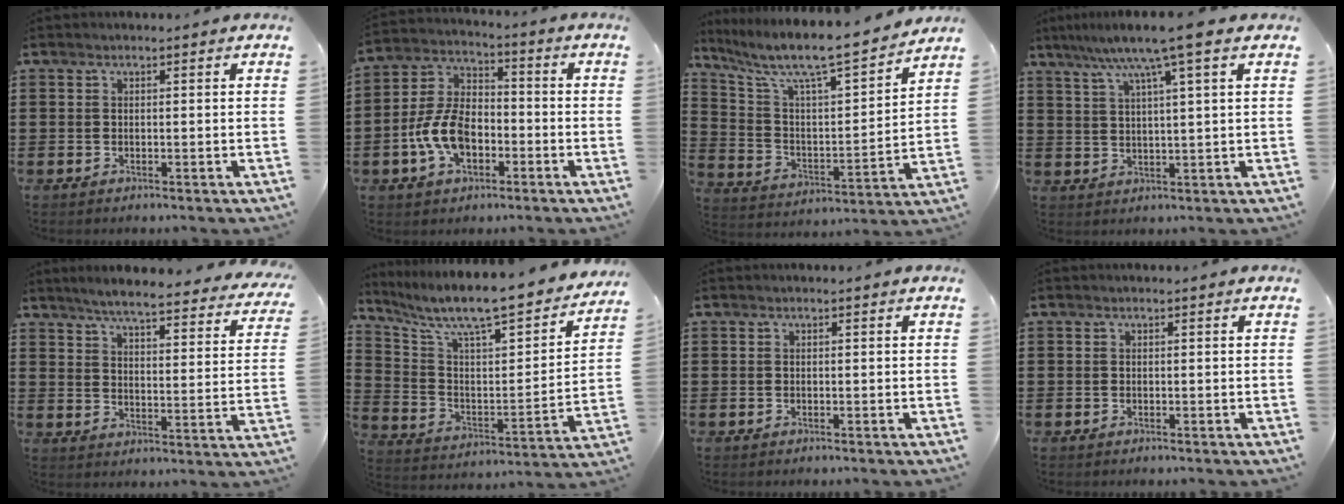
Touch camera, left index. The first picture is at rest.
{"total": 9.4, "force": [-3.5, 5.7, 6.6], "torque": [-0.168, 0.006, -0.072]}
{"total": 8.0, "force": [6.9, 0.9, 3.9], "torque": [-0.109, -0.056, 0.109]}
{"total": 7.5, "force": [4.6, -0.1, 5.9], "torque": [-0.128, -0.007, 0.074]}
{"total": 5.6, "force": [5.1, 0.0, 2.4], "torque": [-0.062, -0.038, 0.082]}
{"total": 8.4, "force": [7.5, 0.7, 3.7], "torque": [-0.100, -0.069, 0.119]}
{"total": 0.0}
{"total": 0.0}